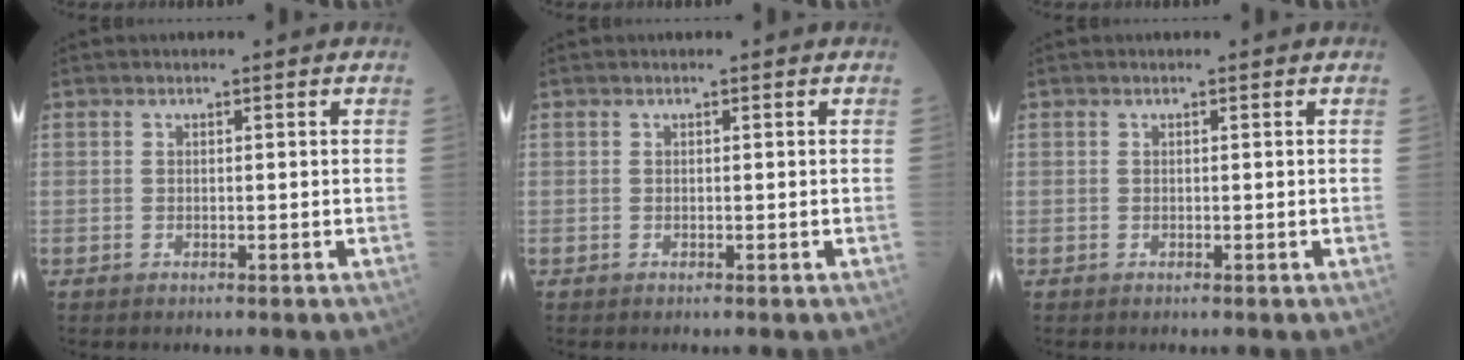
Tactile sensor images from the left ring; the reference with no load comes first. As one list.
[{"total": 0.0}, {"total": 0.0}]